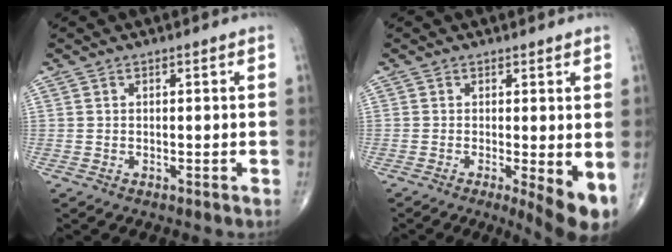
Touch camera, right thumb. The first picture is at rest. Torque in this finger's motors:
{"motor_torque": [-0.26, 0.50, 0.26, -0.04, 0.06]}